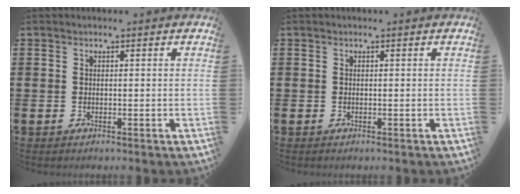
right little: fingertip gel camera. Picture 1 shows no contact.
{"total": 0.0}